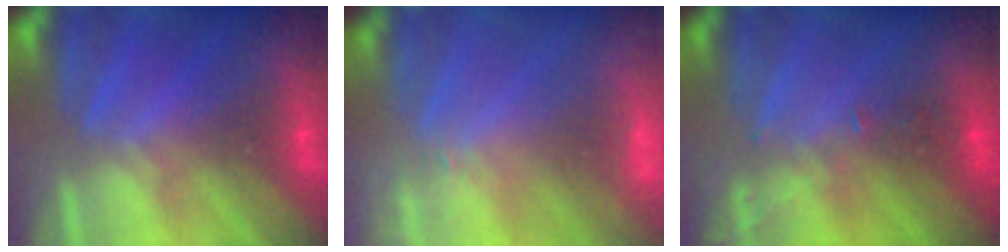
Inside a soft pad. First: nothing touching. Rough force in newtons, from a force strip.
{"total": 2.4}
{"total": 2.8}